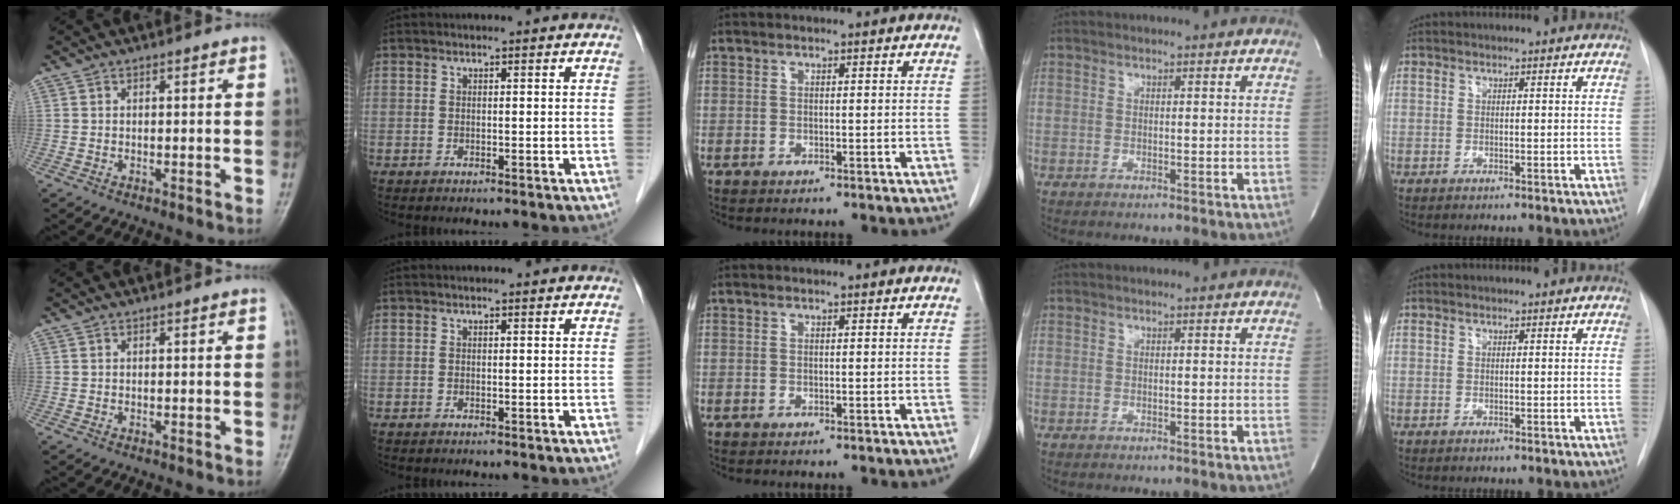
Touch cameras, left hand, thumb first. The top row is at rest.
{}